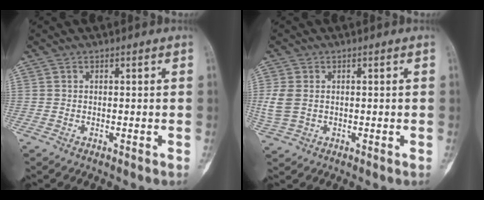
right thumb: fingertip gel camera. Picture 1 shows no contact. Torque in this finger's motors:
{"motor_torque": [0.33, 0.75, 0.00, 0.02, 0.05]}